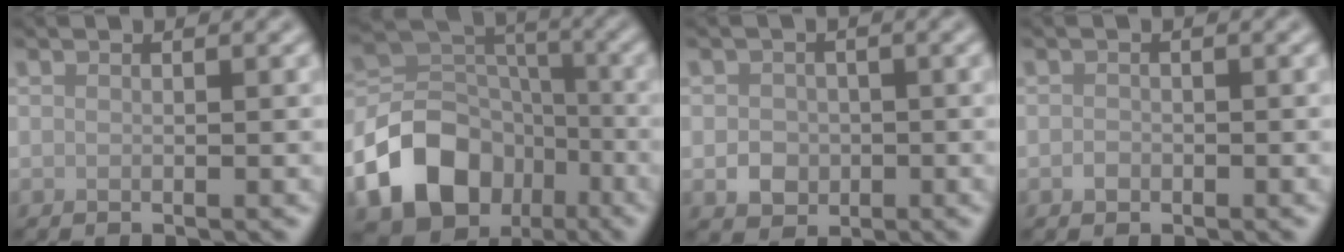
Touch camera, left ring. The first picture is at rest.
{"total": 12.9, "force": [-6.6, 9.4, 5.8], "torque": [-0.127, 0.000, -0.115]}
{"total": 2.2, "force": [-0.4, 2.0, 0.8], "torque": [-0.009, -0.004, -0.009]}
{"total": 0.8, "force": [-0.4, 0.6, 0.3], "torque": [-0.005, -0.001, -0.008]}